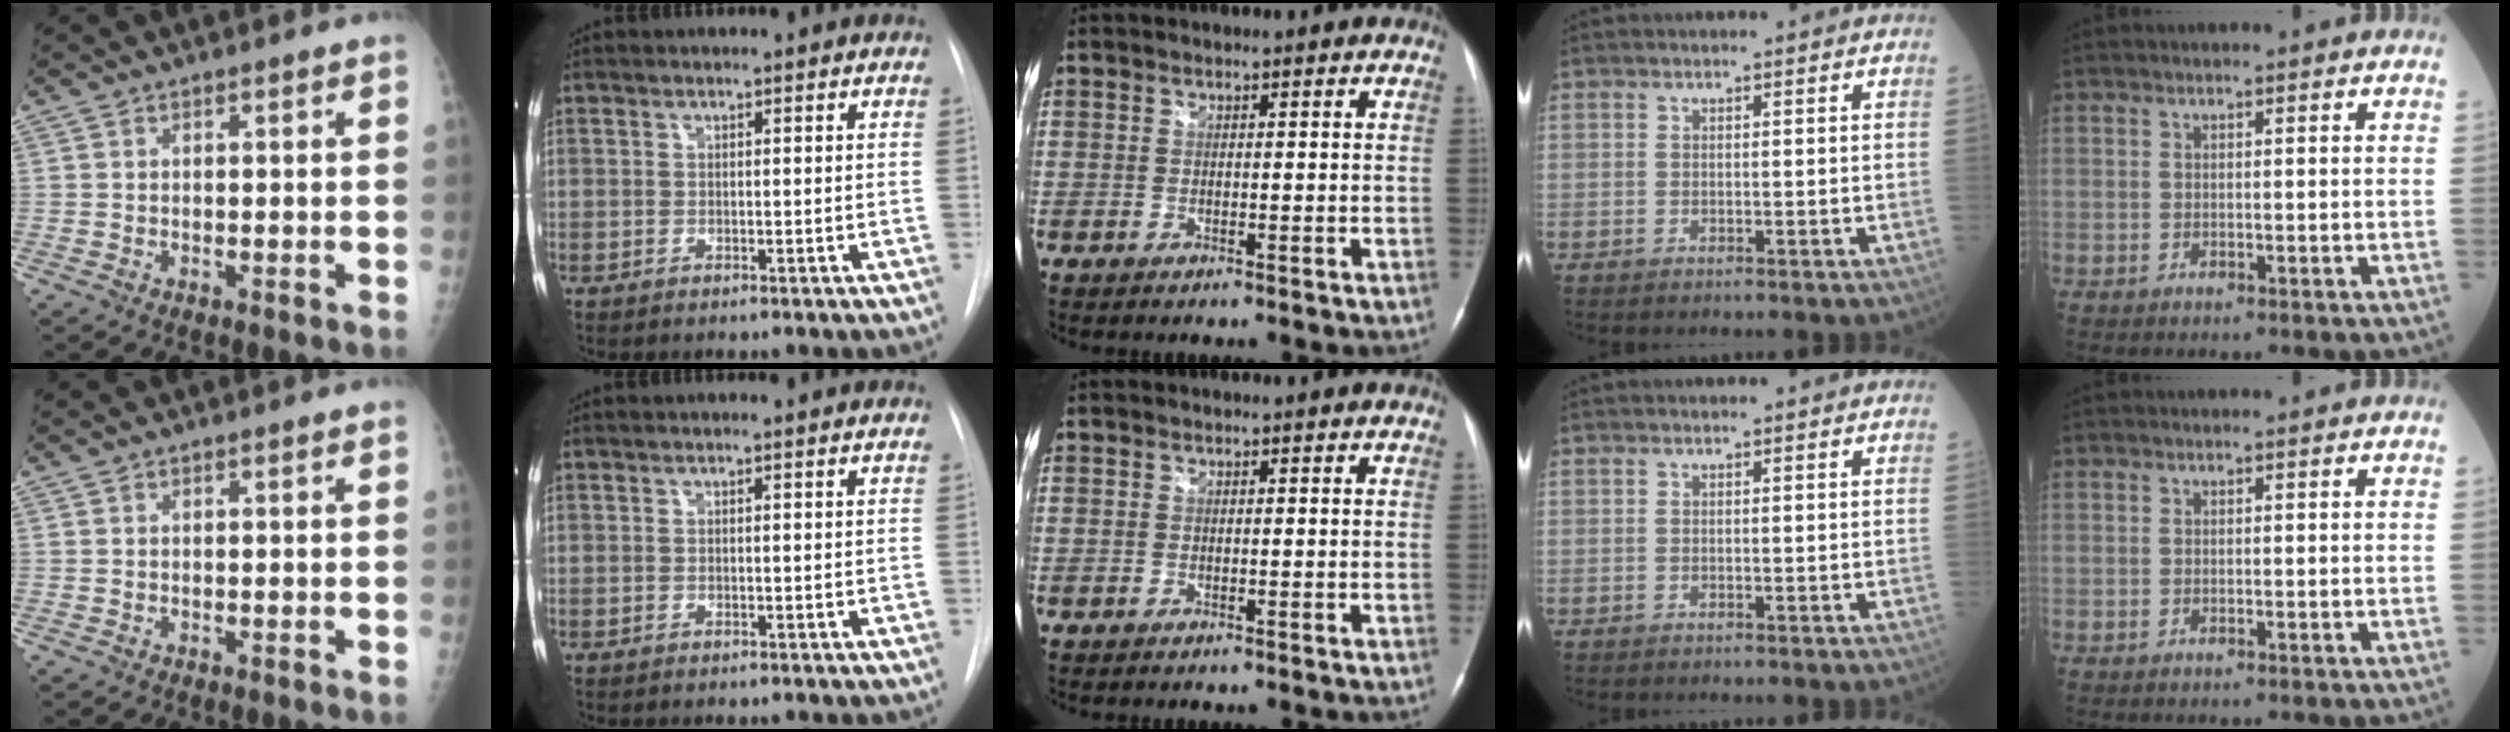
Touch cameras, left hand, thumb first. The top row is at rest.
{}